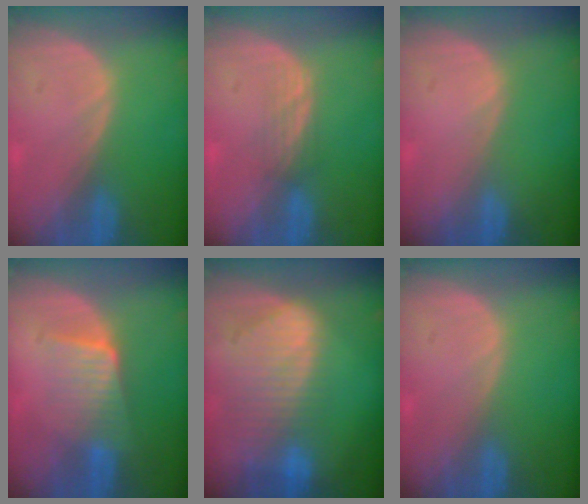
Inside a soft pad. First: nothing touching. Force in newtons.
{"total": 2.3, "press": 2.2, "slide": 0.5}
{"total": 0.0}
{"total": 6.1, "press": 5.5, "slide": 2.6}
{"total": 9.4, "press": 8.2, "slide": 4.6}
{"total": 0.0}